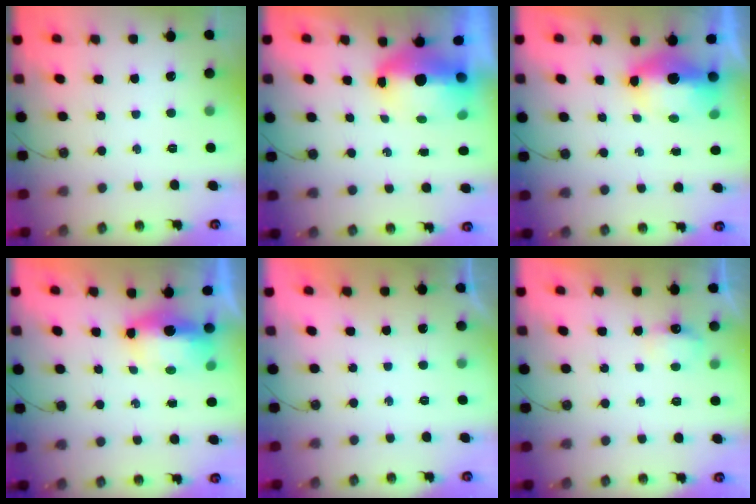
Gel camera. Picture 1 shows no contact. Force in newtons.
{"total": 7.9, "press": 7.8, "slide": 1.4}
{"total": 7.4, "press": 7.4, "slide": 0.8}
{"total": 7.3, "press": 7.2, "slide": 1.4}
{"total": 0.0}
{"total": 4.8, "press": 4.7, "slide": 0.7}